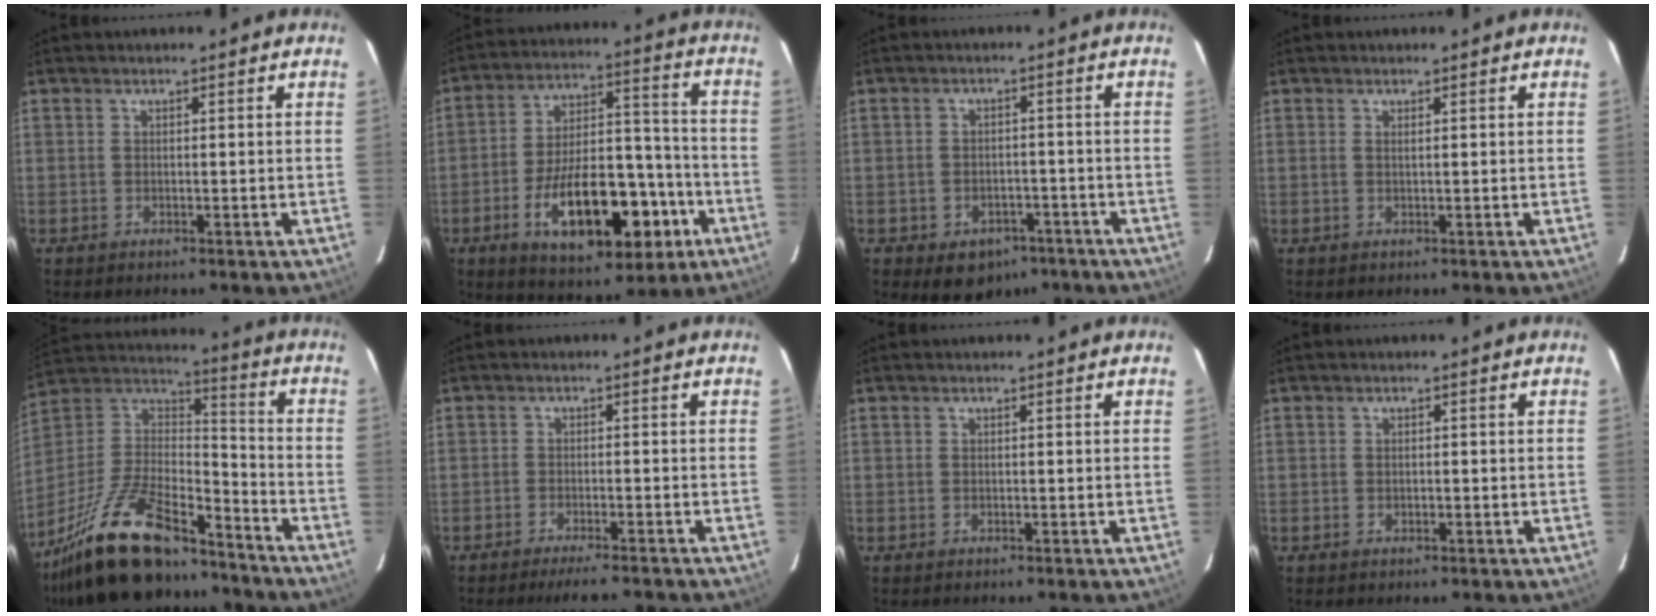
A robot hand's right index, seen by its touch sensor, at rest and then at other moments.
{"total": 20.4, "force": [-8.6, 9.5, 15.9], "torque": [-0.284, 0.011, -0.115]}
{"total": 7.7, "force": [-4.6, 5.6, 2.5], "torque": [-0.052, 0.018, -0.043]}
{"total": 0.6, "force": [0.3, -0.2, 0.5], "torque": [-0.011, 0.000, 0.004]}
{"total": 25.4, "force": [-18.8, 8.9, 14.6], "torque": [-0.297, -0.010, -0.313]}
{"total": 7.2, "force": [-6.4, 1.0, 3.2], "torque": [-0.073, -0.011, -0.098]}
{"total": 0.0}
{"total": 0.7, "force": [-0.3, 0.6, 0.2], "torque": [-0.002, -0.001, -0.003]}